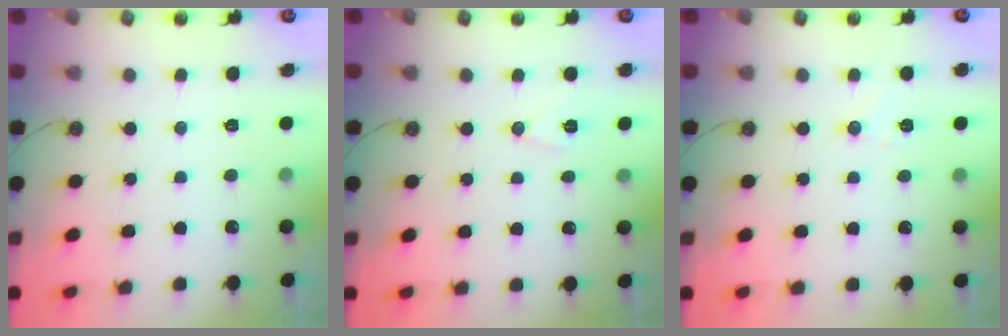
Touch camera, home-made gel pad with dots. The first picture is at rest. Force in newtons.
{"total": 6.9, "press": 5.3, "slide": 4.5}
{"total": 5.2, "press": 4.9, "slide": 1.6}